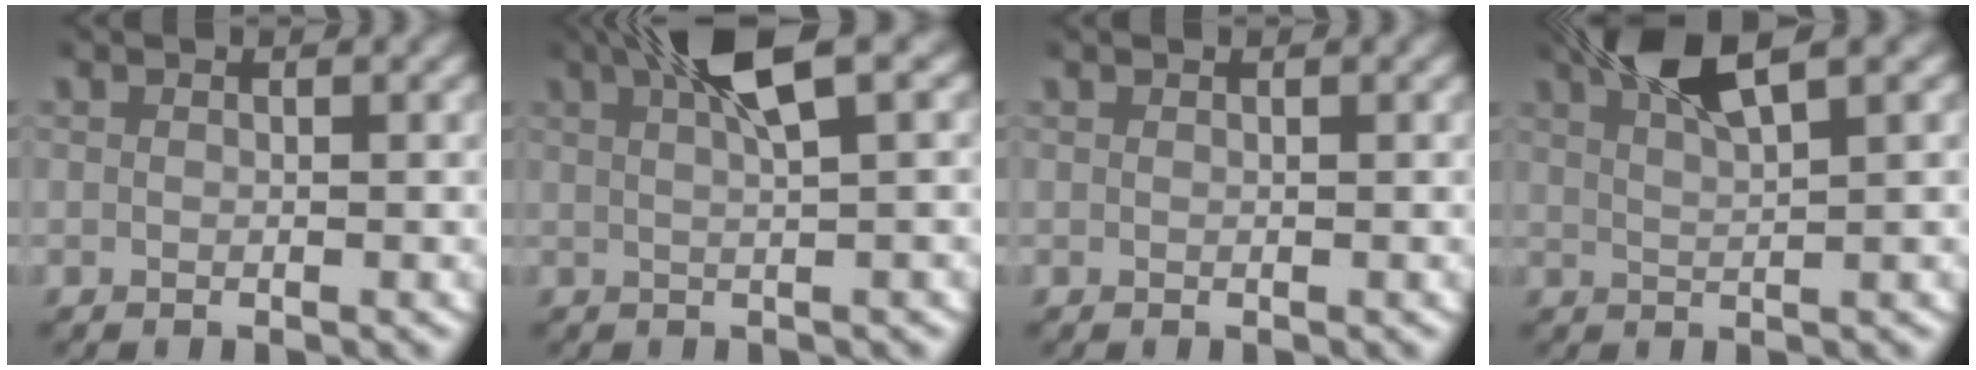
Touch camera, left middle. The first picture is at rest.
{"total": 5.3, "force": [2.6, 1.1, 4.5], "torque": [-0.081, 0.013, 0.038]}
{"total": 0.0}
{"total": 6.0, "force": [3.8, 1.5, 4.5], "torque": [-0.087, 0.007, 0.061]}